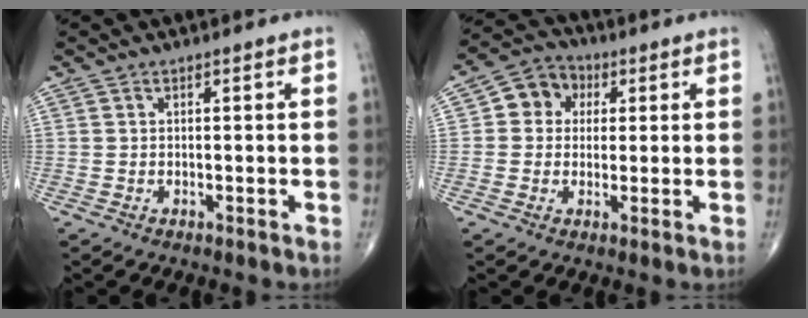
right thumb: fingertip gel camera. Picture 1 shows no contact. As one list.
[{"total": 7.1, "force": [1.5, 6.2, 3.2], "torque": [-0.021, 0.010, 0.013]}]